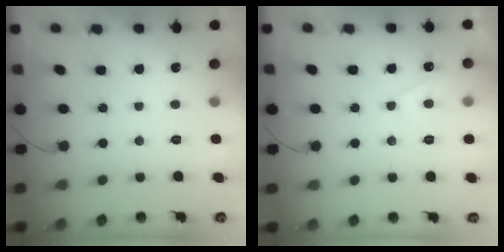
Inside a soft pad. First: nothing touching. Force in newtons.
{"total": 2.8, "press": 2.7, "slide": 0.5}